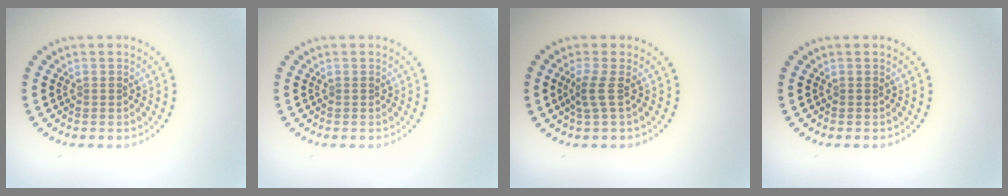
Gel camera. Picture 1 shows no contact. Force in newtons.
{"total": 0.0}
{"total": 2.0, "press": 1.3, "slide": 1.5}
{"total": 0.0}